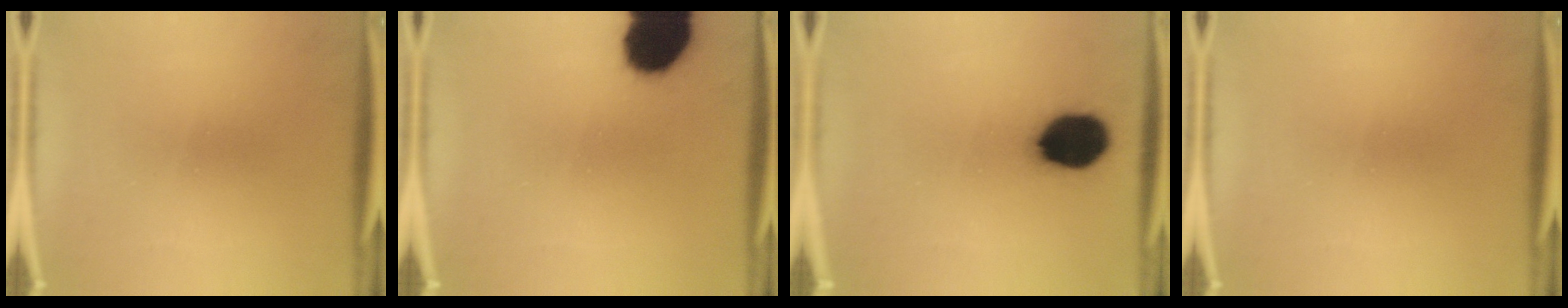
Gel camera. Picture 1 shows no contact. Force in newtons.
{"total": 15.7}
{"total": 13.9}
{"total": 0.0}